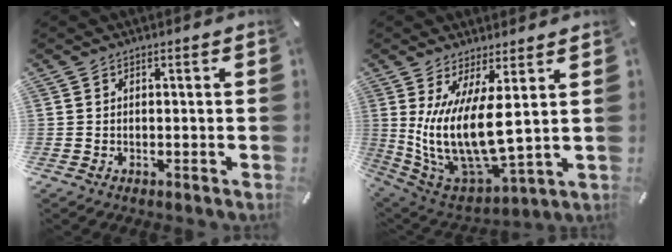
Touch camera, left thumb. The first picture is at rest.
{"total": 15.2, "force": [3.3, 6.1, 13.5], "torque": [-0.307, -0.047, 0.065]}